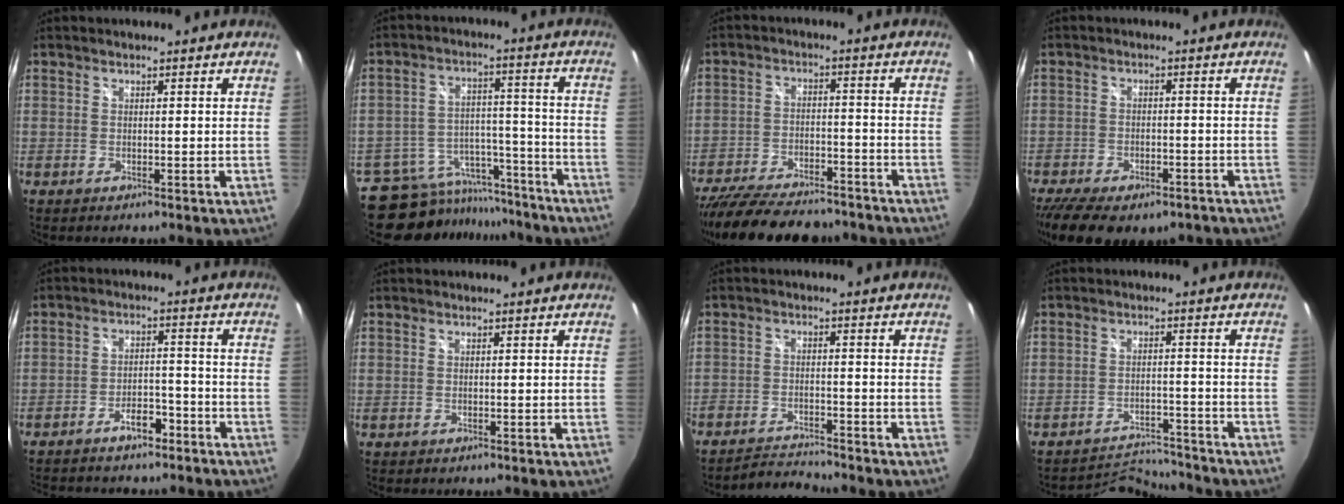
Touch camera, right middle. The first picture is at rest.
{"total": 16.0, "force": [-13.5, 7.9, 3.4], "torque": [-0.081, 0.038, -0.180]}
{"total": 20.7, "force": [-17.1, 7.3, 9.1], "torque": [-0.194, -0.015, -0.250]}
{"total": 14.6, "force": [-10.5, 6.6, 7.7], "torque": [-0.176, -0.029, -0.155]}
{"total": 8.2, "force": [-6.6, 3.3, 3.4], "torque": [-0.078, 0.020, -0.093]}
{"total": 0.0}
{"total": 6.6, "force": [-6.5, 0.8, 1.2], "torque": [-0.046, -0.006, -0.115]}
{"total": 6.7, "force": [-6.7, -0.1, -0.8], "torque": [-0.010, 0.011, -0.109]}